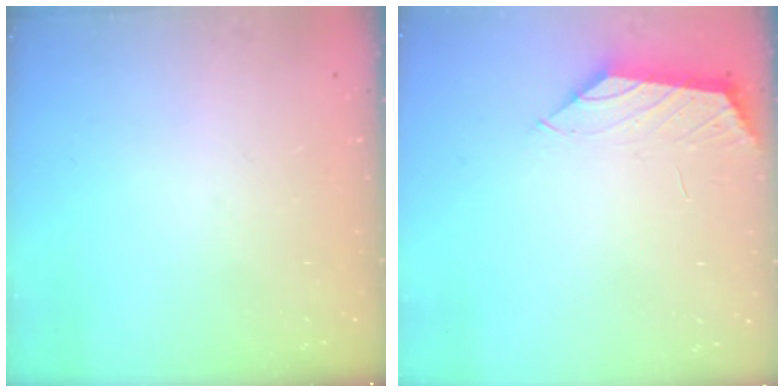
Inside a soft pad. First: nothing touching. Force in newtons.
{"total": 1.1, "press": 1.0, "slide": 0.4}